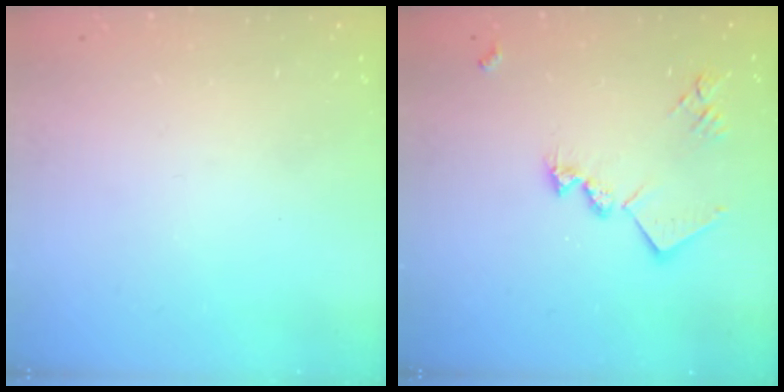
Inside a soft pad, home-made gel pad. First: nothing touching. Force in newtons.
{"total": 14.3, "press": 14.3, "slide": 0.2}